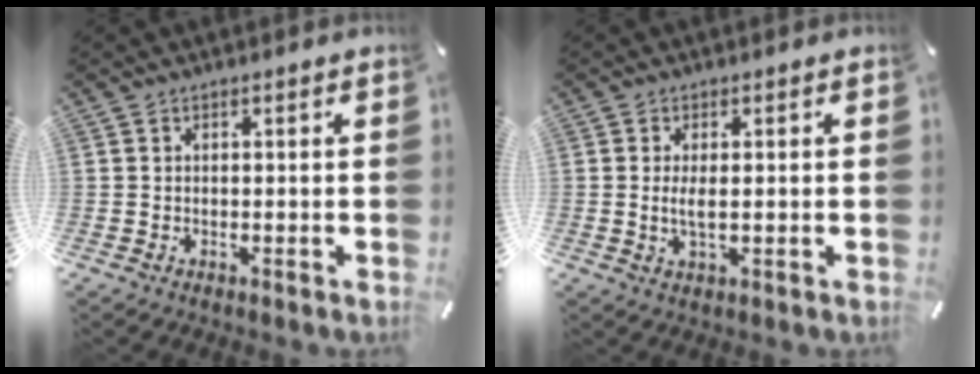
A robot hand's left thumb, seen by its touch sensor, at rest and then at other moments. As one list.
[{"total": 3.6, "force": [0.1, 1.3, 3.3], "torque": [-0.069, -0.008, -0.006]}]